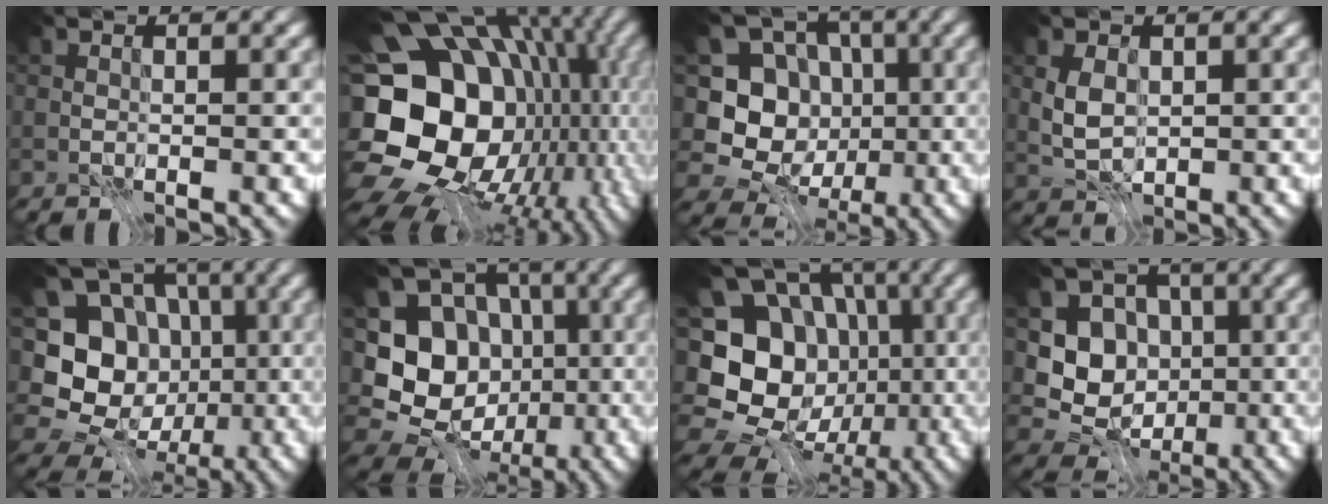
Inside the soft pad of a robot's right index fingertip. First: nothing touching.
{"total": 21.5, "force": [-1.6, 17.8, 12.1], "torque": [-0.233, -0.012, -0.034]}
{"total": 9.4, "force": [-2.4, 8.4, 3.7], "torque": [-0.077, -0.002, -0.065]}
{"total": 2.5, "force": [-0.1, 1.8, 1.8], "torque": [-0.039, -0.005, -0.003]}
{"total": 11.7, "force": [-2.2, 10.4, 4.8], "torque": [-0.102, -0.002, -0.060]}
{"total": 11.9, "force": [-2.4, 10.2, 5.6], "torque": [-0.120, -0.007, -0.056]}
{"total": 16.5, "force": [-2.5, 14.4, 7.7], "torque": [-0.153, 0.013, -0.058]}
{"total": 7.2, "force": [-1.2, 6.1, 3.5], "torque": [-0.060, -0.012, -0.033]}